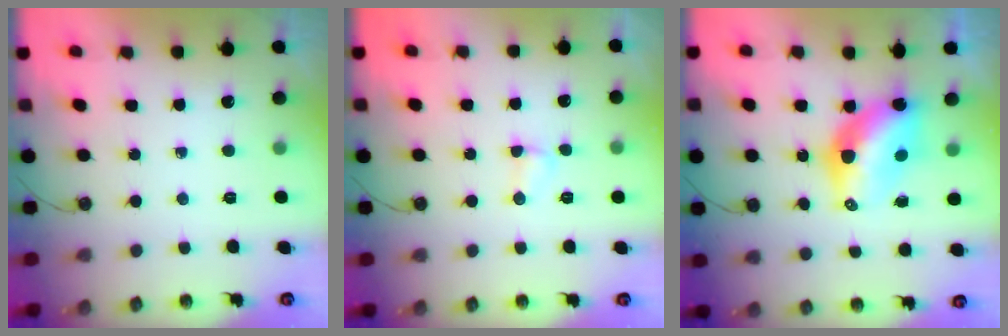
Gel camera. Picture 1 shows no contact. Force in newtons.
{"total": 2.7, "press": 2.7, "slide": 0.4}
{"total": 10.7, "press": 10.6, "slide": 0.9}